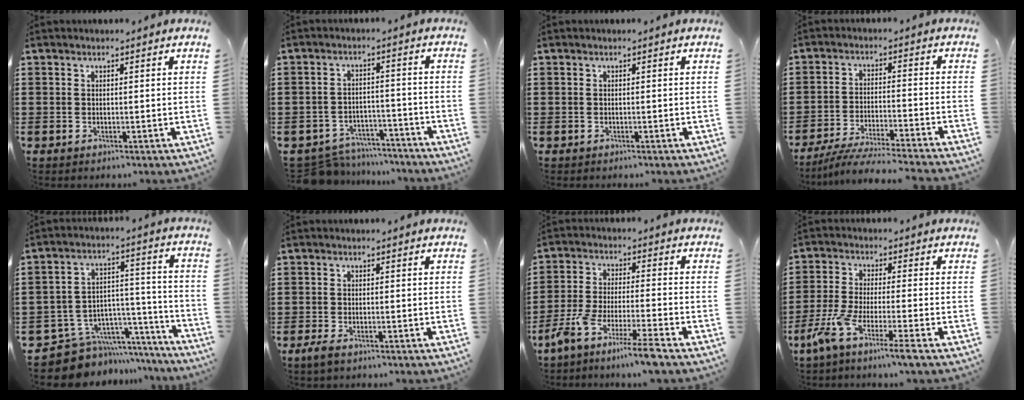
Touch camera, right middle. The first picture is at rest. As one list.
[{"total": 6.0, "force": [-5.9, 1.1, 0.6], "torque": [-0.021, 0.009, -0.120]}, {"total": 0.0}, {"total": 5.5, "force": [-5.2, -0.3, 1.8], "torque": [-0.043, -0.016, -0.104]}, {"total": 8.8, "force": [-7.5, 4.3, 1.4], "torque": [-0.031, 0.014, -0.137]}, {"total": 1.5, "force": [-1.0, 0.5, 1.0], "torque": [-0.028, -0.002, -0.022]}, {"total": 7.4, "force": [-6.4, -0.9, 3.6], "torque": [-0.080, -0.021, -0.127]}, {"total": 6.2, "force": [-4.7, -0.5, 4.0], "torque": [-0.100, -0.021, -0.096]}]